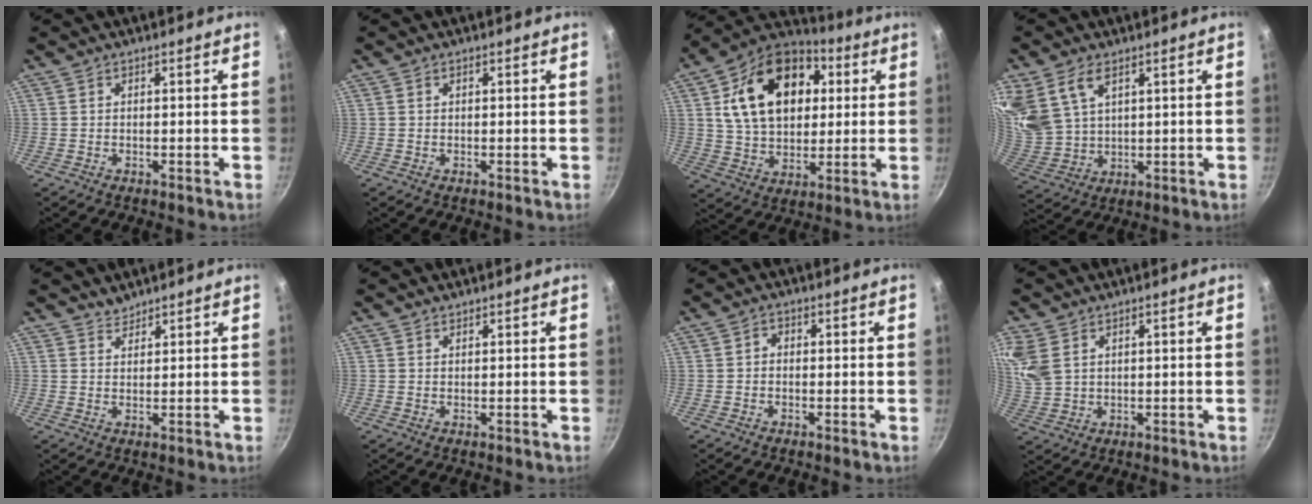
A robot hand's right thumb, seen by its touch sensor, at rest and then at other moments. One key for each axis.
{"total": 0.0}
{"total": 22.1, "fx": 5.3, "fy": 15.2, "fz": 15.1, "tx": -0.230, "ty": 0.012, "tz": 0.080}
{"total": 11.5, "fx": 6.1, "fy": 7.2, "fz": 6.6, "tx": -0.126, "ty": -0.023, "tz": 0.137}
{"total": 2.1, "fx": 2.0, "fy": 0.7, "fz": 0.0, "tx": 0.010, "ty": -0.009, "tz": 0.035}
{"total": 0.8, "fx": 0.7, "fy": 0.2, "fz": 0.0, "tx": 0.004, "ty": -0.008, "tz": 0.013}
{"total": 1.4, "fx": -0.2, "fy": 1.2, "fz": 0.7, "tx": -0.011, "ty": 0.008, "tz": -0.007}
{"total": 8.2, "fx": 3.8, "fy": 5.6, "fz": 4.6, "tx": -0.093, "ty": -0.007, "tz": 0.085}